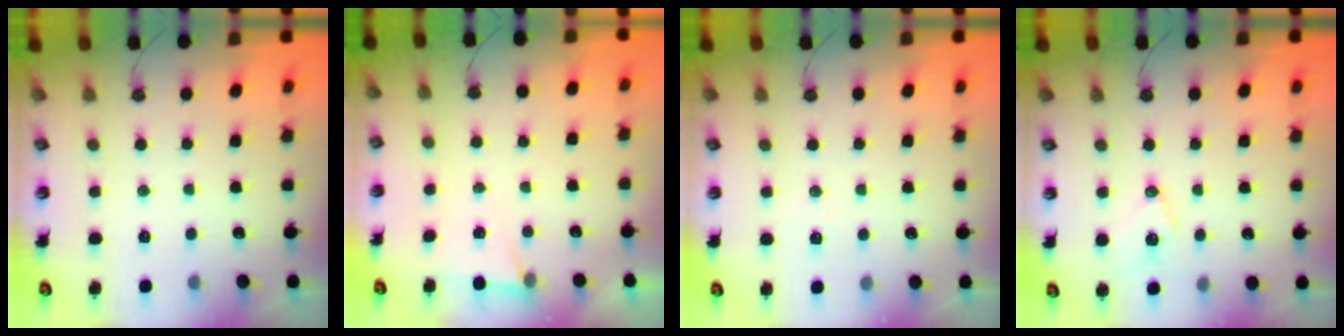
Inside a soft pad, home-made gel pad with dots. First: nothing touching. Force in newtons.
{"total": 4.7, "press": 1.7, "slide": 4.4}
{"total": 4.4, "press": 4.3, "slide": 0.8}
{"total": 10.5, "press": 9.9, "slide": 3.6}